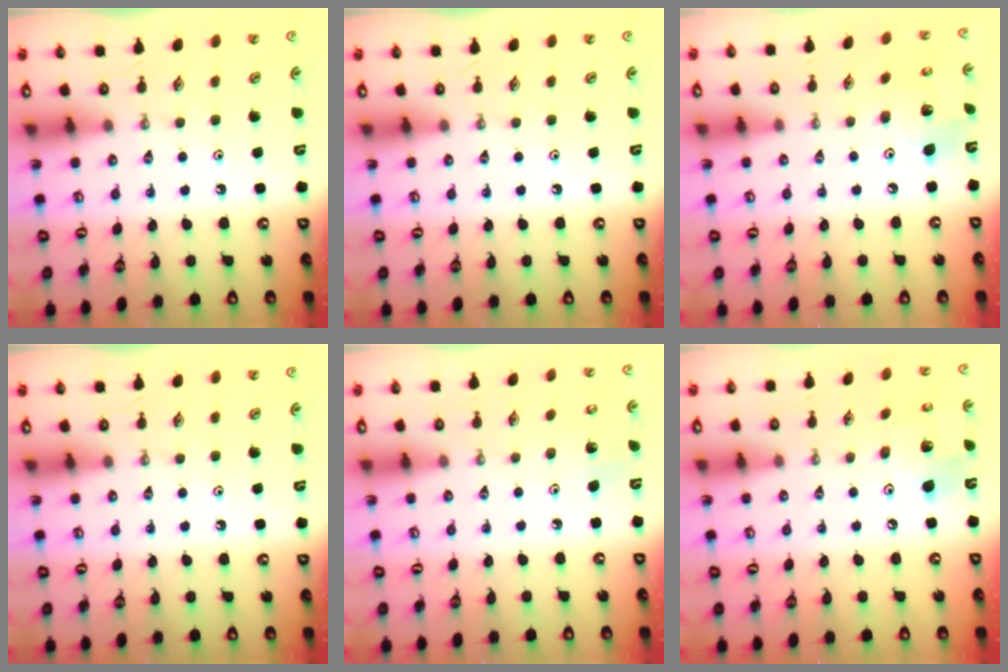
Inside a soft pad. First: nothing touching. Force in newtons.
{"total": 0.0}
{"total": 8.6, "press": 8.6, "slide": 0.3}
{"total": 0.0}
{"total": 2.8, "press": 2.8, "slide": 0.2}
{"total": 13.3, "press": 12.9, "slide": 3.0}